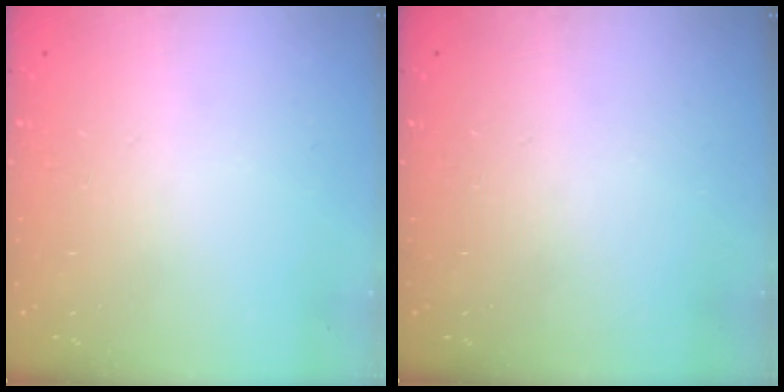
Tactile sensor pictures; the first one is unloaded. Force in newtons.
{"total": 0.0}